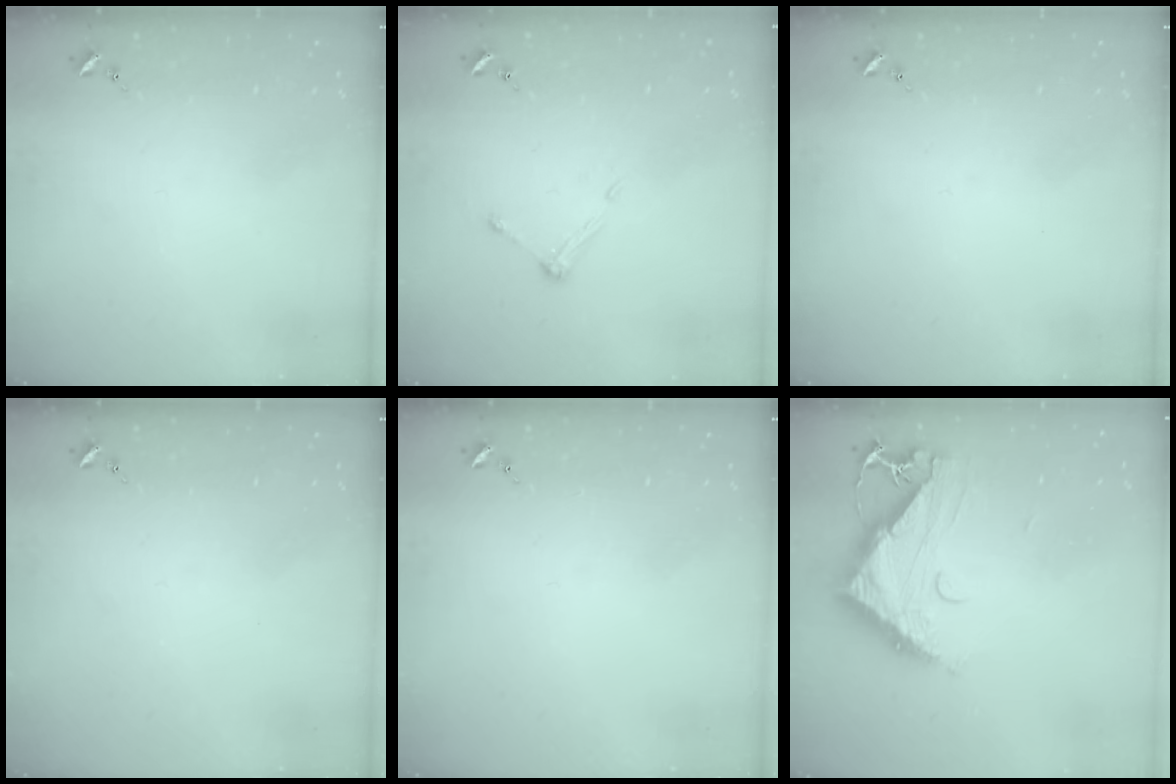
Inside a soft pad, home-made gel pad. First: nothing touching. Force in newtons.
{"total": 5.6, "press": 5.5, "slide": 0.7}
{"total": 0.0}
{"total": 0.0}
{"total": 0.0}
{"total": 11.6, "press": 11.6, "slide": 1.1}